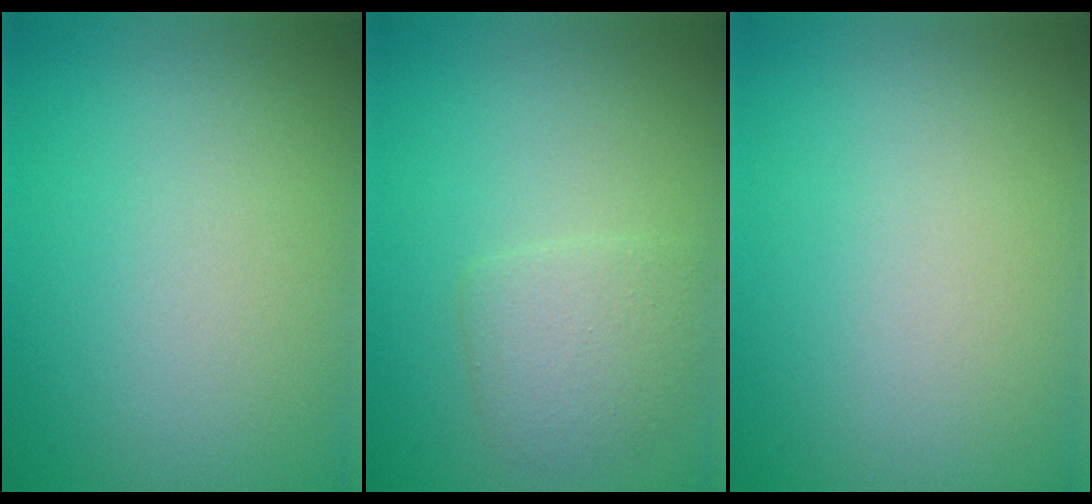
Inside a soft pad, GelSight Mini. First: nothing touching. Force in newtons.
{"total": 2.6, "press": 2.6, "slide": 0.1}
{"total": 0.0}